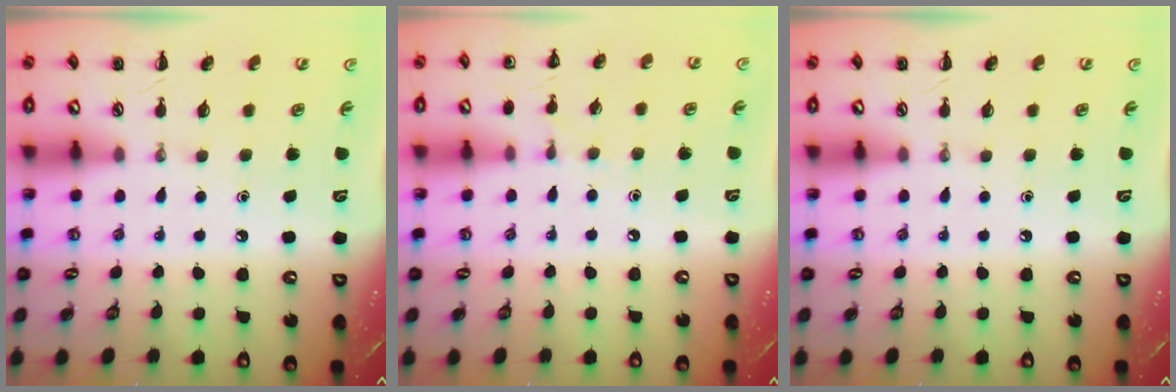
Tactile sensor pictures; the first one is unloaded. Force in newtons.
{"total": 5.5, "press": 5.2, "slide": 1.8}
{"total": 0.0}